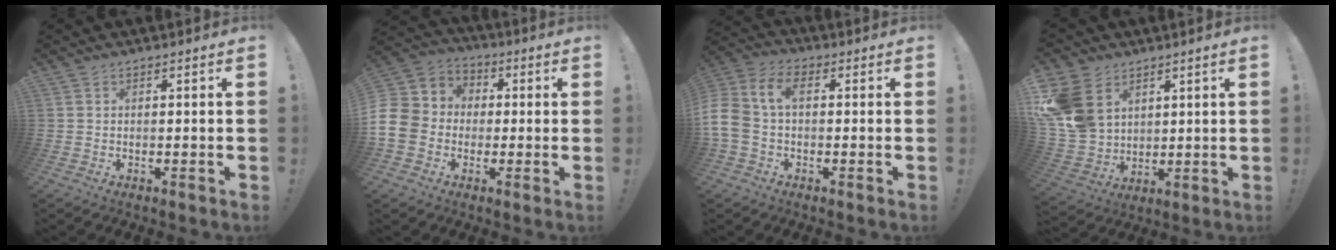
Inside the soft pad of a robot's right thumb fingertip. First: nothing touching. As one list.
[{"total": 12.3, "force": [-2.3, 11.0, 5.1], "torque": [-0.094, 0.020, -0.040]}, {"total": 10.8, "force": [0.5, 7.1, 8.1], "torque": [-0.175, 0.007, 0.015]}, {"total": 15.5, "force": [5.4, 12.1, 8.1], "torque": [-0.158, -0.023, 0.114]}]